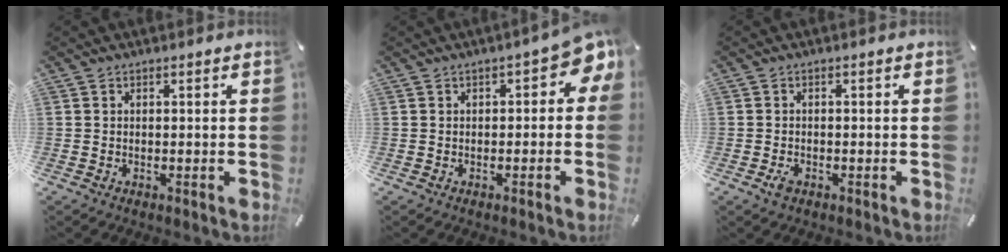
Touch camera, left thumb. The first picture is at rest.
{"total": 5.1, "force": [0.8, 2.6, 4.4], "torque": [-0.067, 0.002, 0.010]}
{"total": 1.7, "force": [-0.9, 0.9, 1.1], "torque": [-0.028, 0.000, -0.019]}